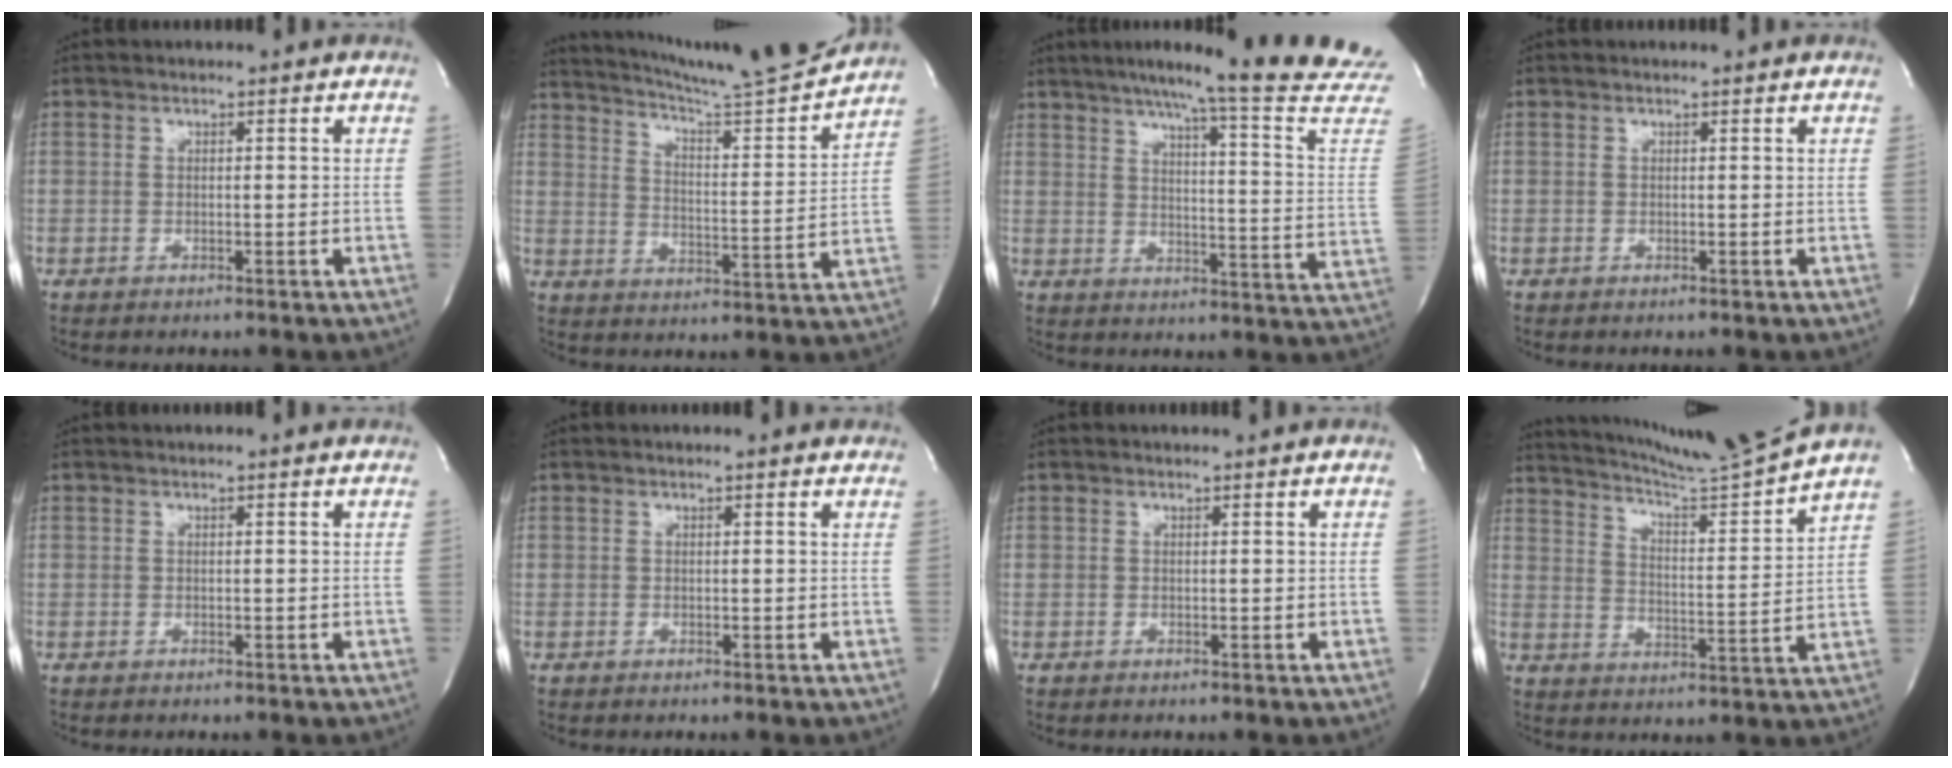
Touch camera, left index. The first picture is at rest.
{"total": 16.7, "force": [15.8, -1.3, 5.4], "torque": [-0.095, -0.046, 0.226]}
{"total": 24.7, "force": [21.6, -1.8, 11.8], "torque": [-0.175, -0.088, 0.263]}
{"total": 0.6, "force": [0.6, -0.1, 0.1], "torque": [-0.004, -0.001, 0.009]}
{"total": 1.3, "force": [1.2, -0.1, 0.4], "torque": [-0.014, 0.011, 0.015]}
{"total": 2.6, "force": [2.4, 0.1, 1.0], "torque": [-0.018, 0.011, 0.020]}
{"total": 0.9, "force": [0.9, -0.2, 0.1], "torque": [-0.007, -0.001, 0.013]}
{"total": 13.9, "force": [13.1, -3.0, 3.7], "torque": [-0.070, -0.050, 0.202]}